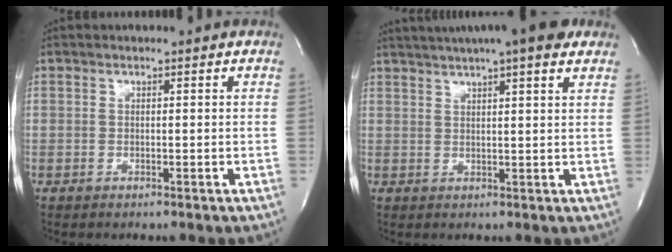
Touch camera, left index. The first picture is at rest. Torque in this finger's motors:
{"motor_torque": [0.96, -0.93, 0.86, 0.21]}